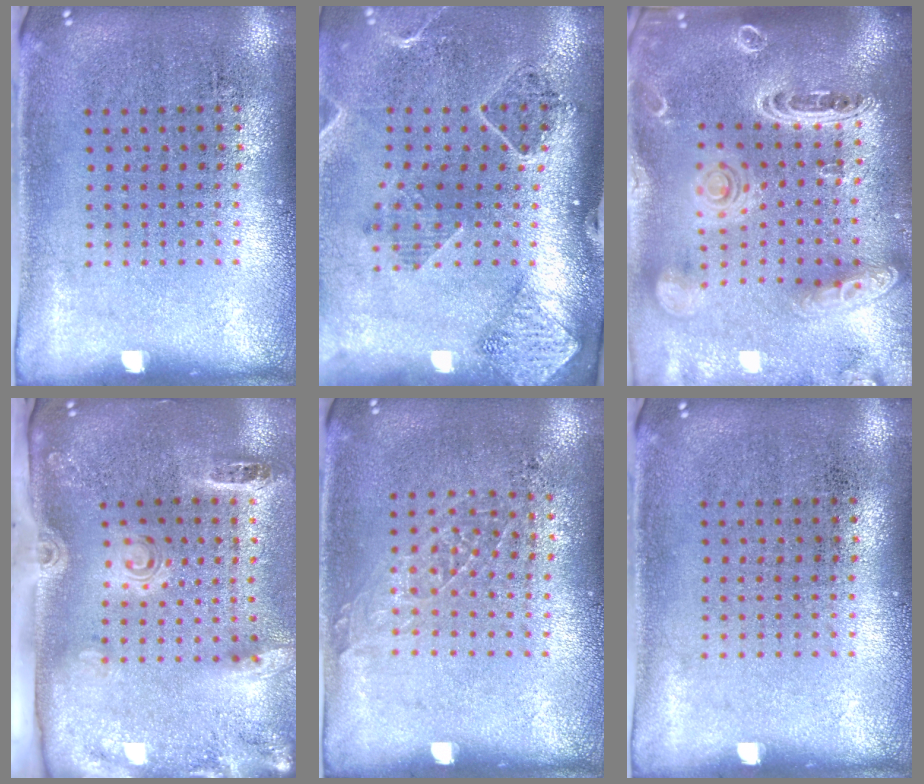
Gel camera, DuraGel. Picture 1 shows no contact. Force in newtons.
{"total": 1.5, "press": 1.5, "slide": 0.1}
{"total": 3.0, "press": 2.5, "slide": 1.6}
{"total": 2.9, "press": 2.0, "slide": 2.1}
{"total": 0.9, "press": 0.8, "slide": 0.2}
{"total": 0.0}